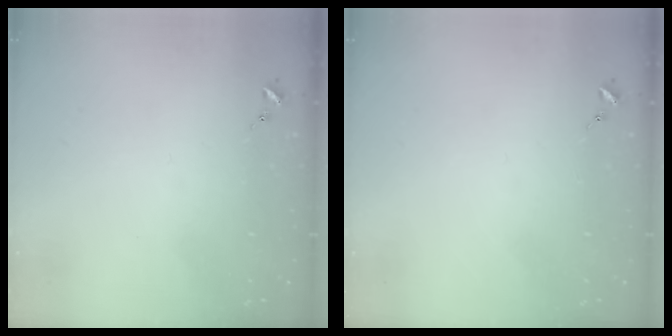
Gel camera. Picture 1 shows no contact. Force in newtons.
{"total": 0.0}